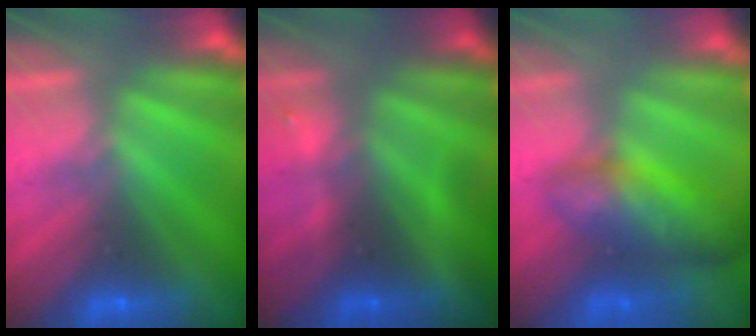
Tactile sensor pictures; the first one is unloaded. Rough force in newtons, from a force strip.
{"total": 5.7}
{"total": 7.1}